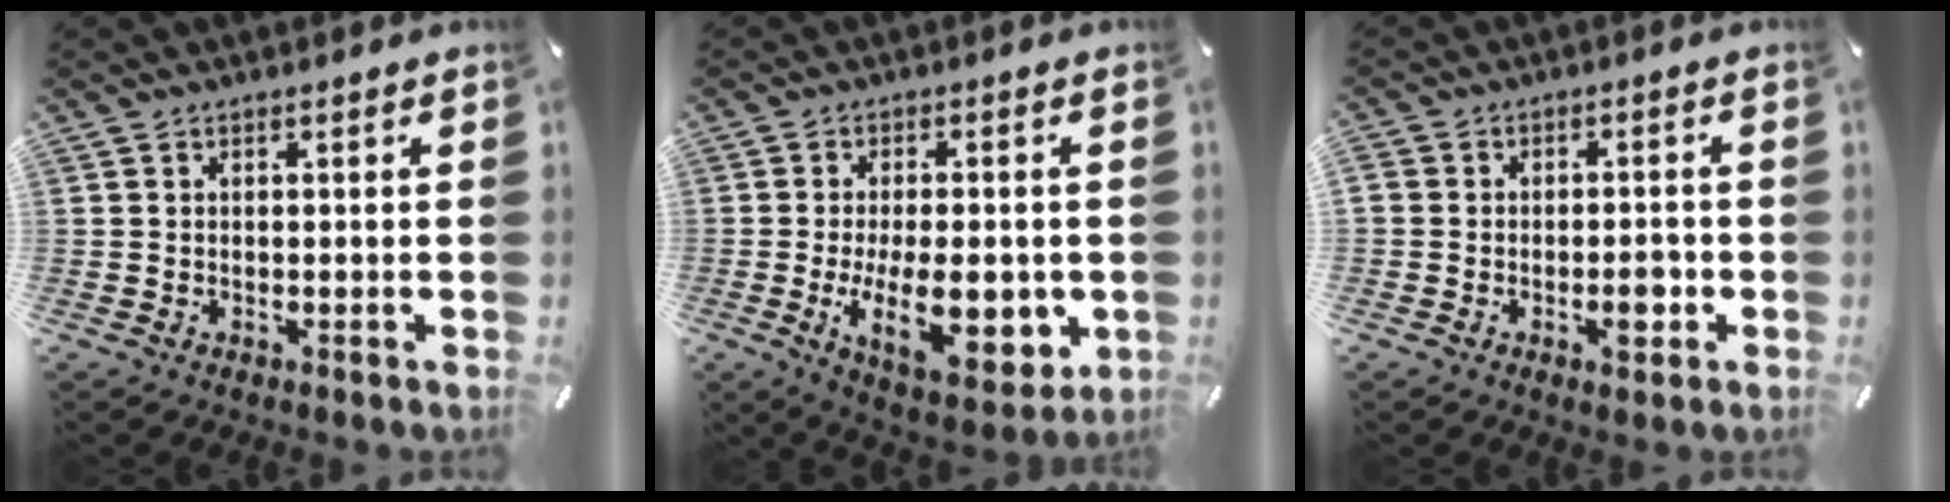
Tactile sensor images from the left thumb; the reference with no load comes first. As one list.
[{"total": 16.2, "force": [-2.7, 7.3, 14.3], "torque": [-0.235, -0.019, -0.034]}, {"total": 4.8, "force": [-1.8, 3.0, 3.3], "torque": [-0.050, 0.010, -0.029]}]